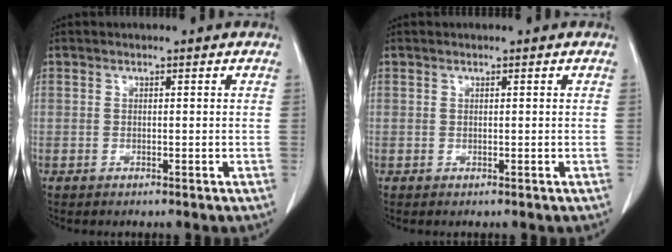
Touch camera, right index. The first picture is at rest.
{"total": 0.0}